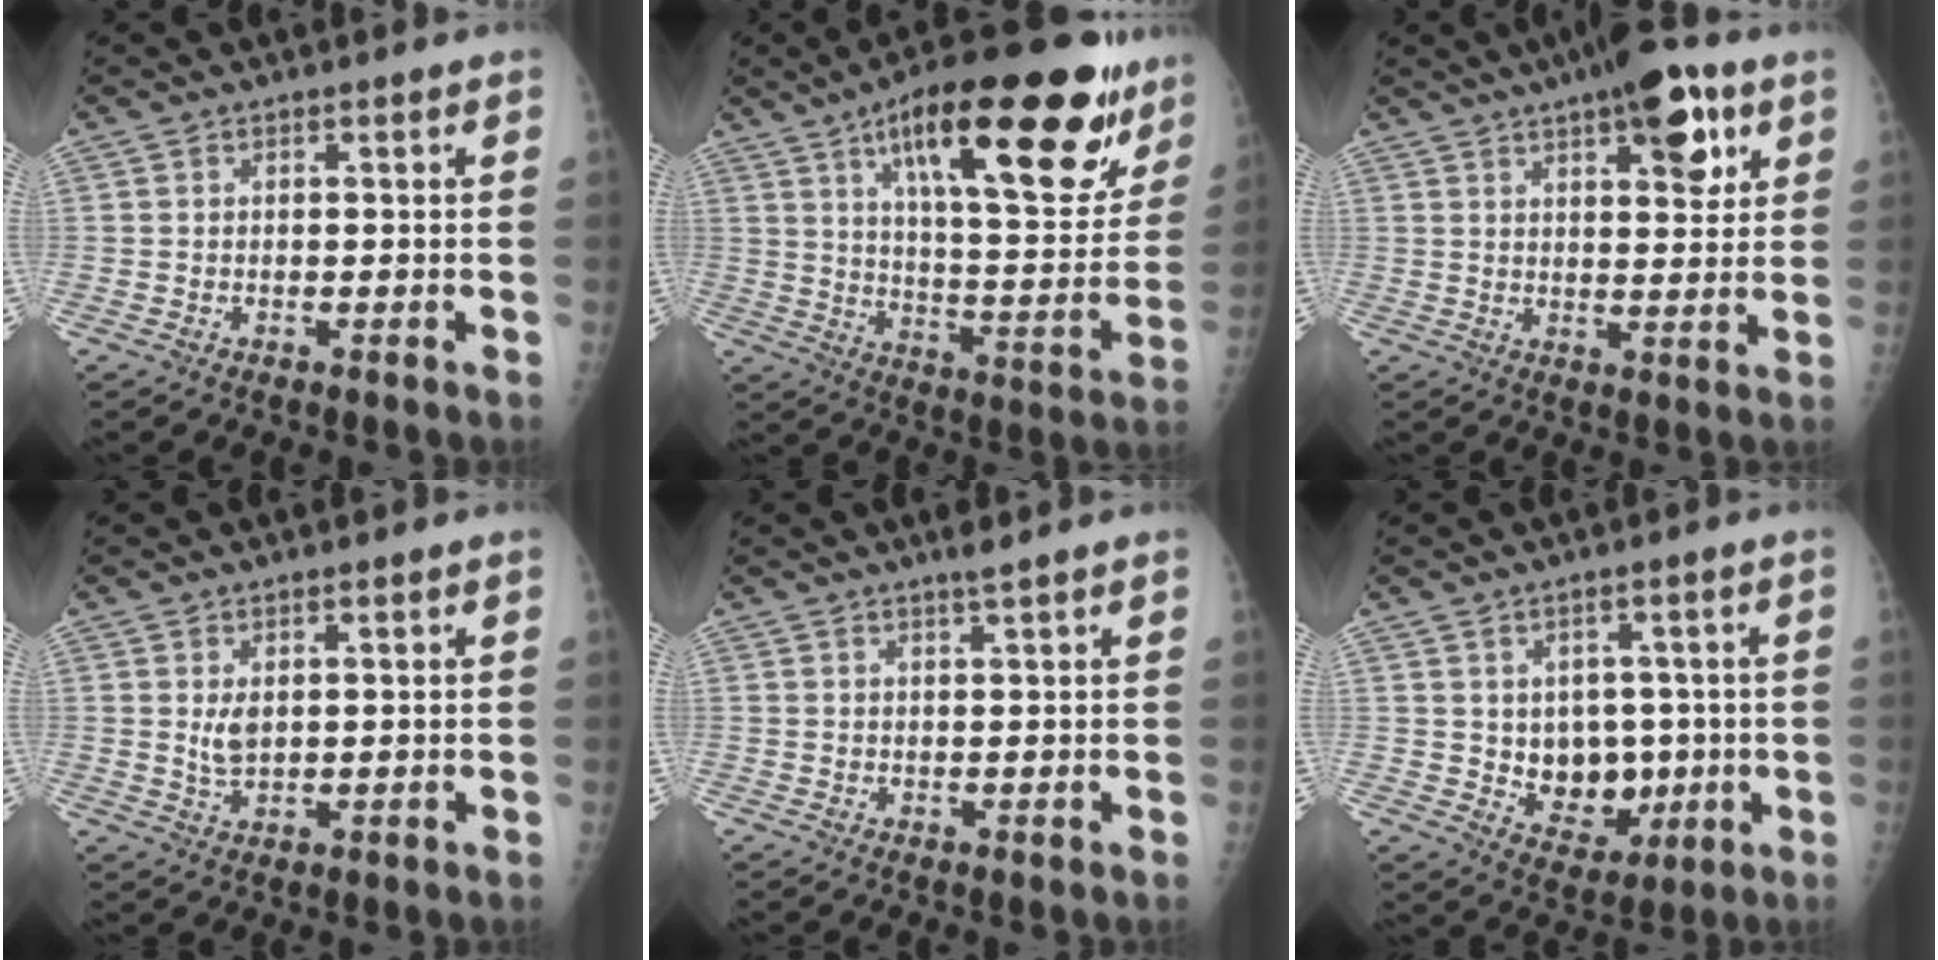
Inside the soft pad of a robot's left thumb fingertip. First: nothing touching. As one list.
[{"total": 28.7, "force": [15.6, 9.7, 22.0], "torque": [-0.285, -0.037, 0.238]}, {"total": 11.8, "force": [6.2, 4.2, 9.1], "torque": [-0.103, -0.019, 0.084]}, {"total": 3.3, "force": [1.1, 1.7, 2.6], "torque": [-0.045, -0.012, 0.026]}, {"total": 1.7, "force": [1.4, -0.1, 1.1], "torque": [-0.018, -0.008, 0.024]}, {"total": 9.0, "force": [0.0, 7.0, 5.6], "torque": [-0.038, -0.009, 0.020]}]